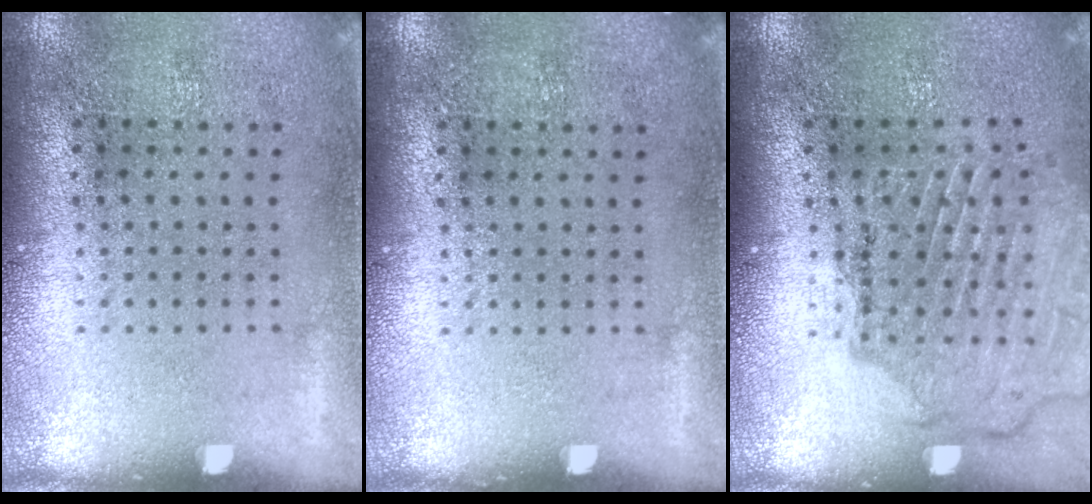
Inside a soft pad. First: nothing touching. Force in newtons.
{"total": 0.0}
{"total": 1.7, "press": 1.7, "slide": 0.1}